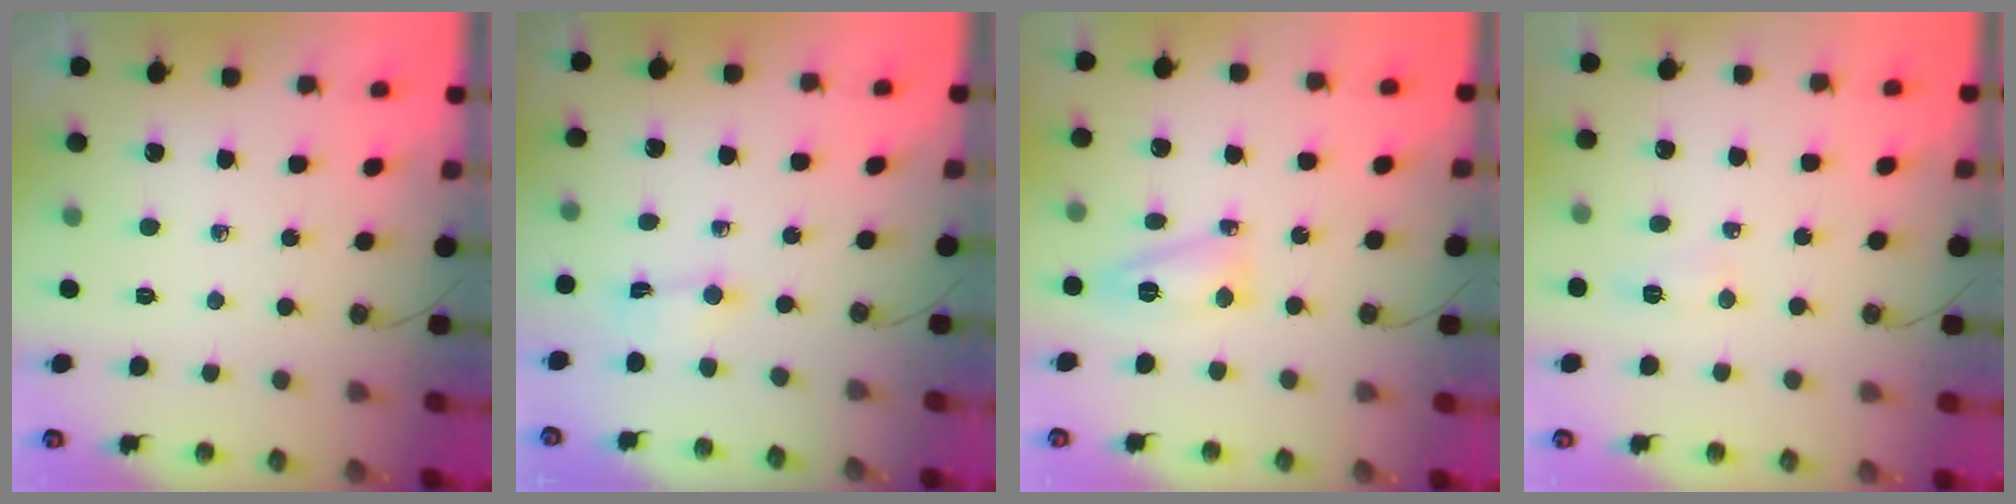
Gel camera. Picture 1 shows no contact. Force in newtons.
{"total": 1.0, "press": 0.9, "slide": 0.5}
{"total": 9.6, "press": 9.6, "slide": 1.0}
{"total": 6.1, "press": 6.0, "slide": 0.8}